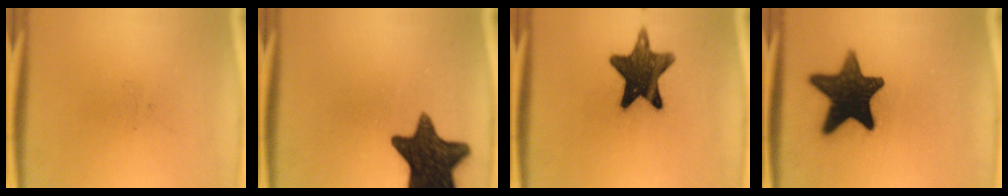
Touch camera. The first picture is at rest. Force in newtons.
{"total": 15.2}
{"total": 14.2}
{"total": 15.8}